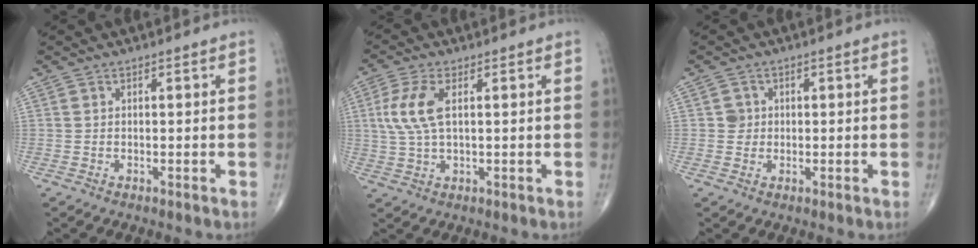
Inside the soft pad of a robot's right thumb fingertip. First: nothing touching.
{"total": 7.1, "force": [1.5, 3.0, 6.3], "torque": [-0.157, 0.005, 0.032]}
{"total": 2.0, "force": [0.3, 2.0, 0.3], "torque": [0.007, 0.003, 0.002]}